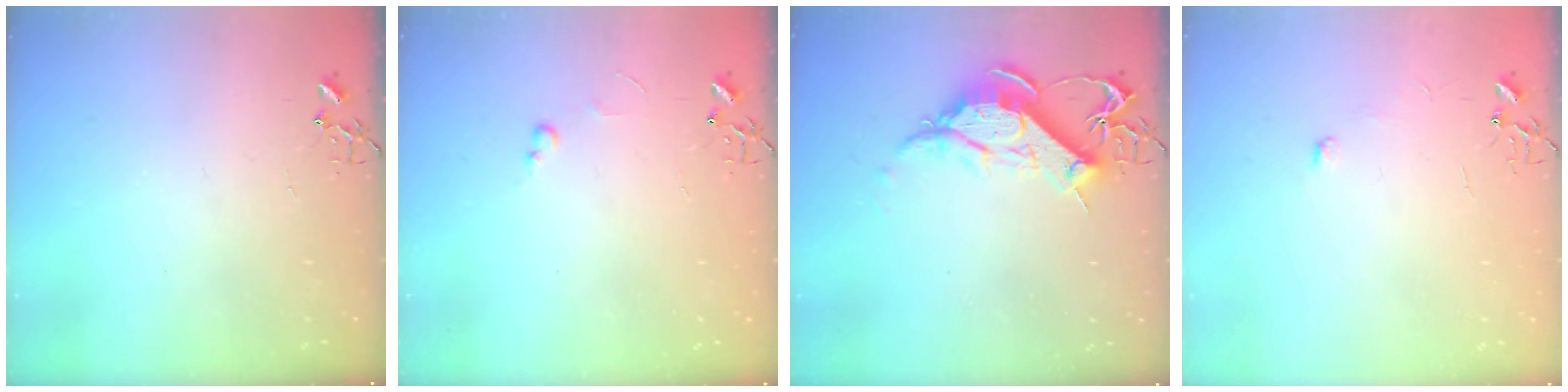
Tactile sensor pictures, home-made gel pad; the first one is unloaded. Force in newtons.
{"total": 2.7, "press": 2.7, "slide": 0.4}
{"total": 13.5, "press": 13.4, "slide": 1.6}
{"total": 4.4, "press": 4.3, "slide": 0.5}